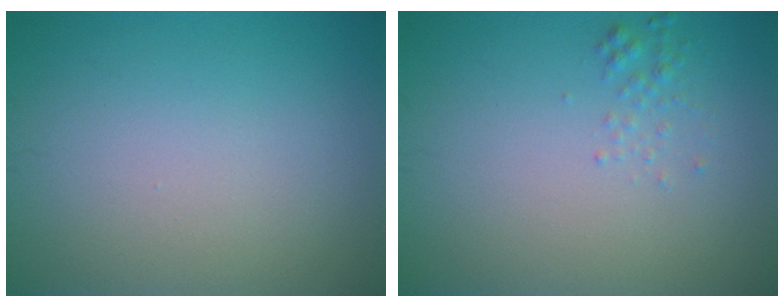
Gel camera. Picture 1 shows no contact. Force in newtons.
{"total": 1.0, "press": 1.0, "slide": 0.0}